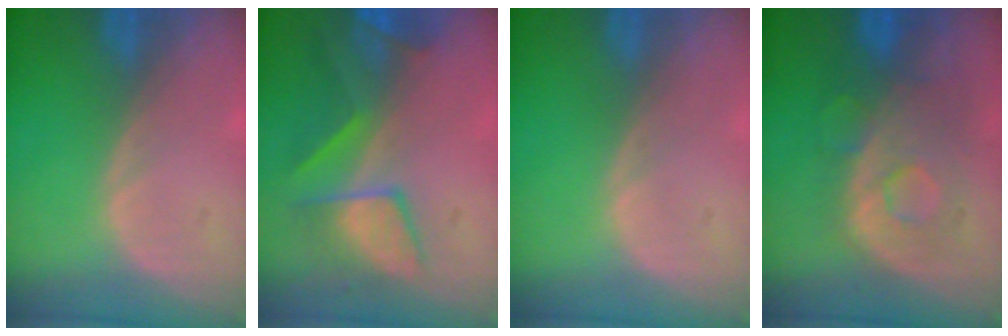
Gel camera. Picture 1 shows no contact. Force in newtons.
{"total": 7.6, "press": 7.5, "slide": 1.2}
{"total": 0.0}
{"total": 9.6, "press": 8.9, "slide": 3.6}